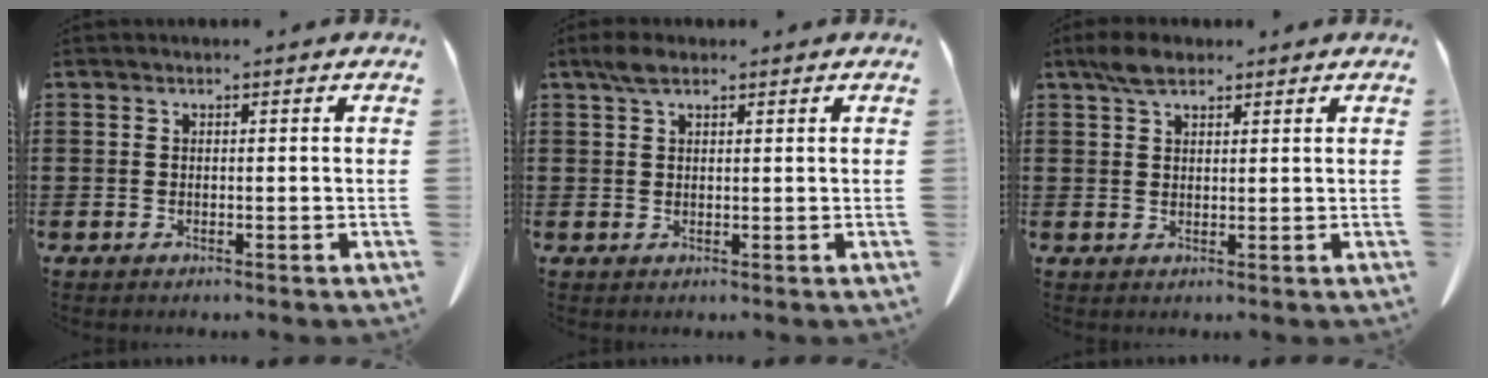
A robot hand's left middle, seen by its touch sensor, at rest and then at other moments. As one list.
[{"total": 2.5, "force": [1.7, 1.0, 1.5], "torque": [-0.035, 0.004, 0.031]}, {"total": 3.6, "force": [2.6, 1.5, 2.0], "torque": [-0.045, 0.006, 0.048]}]